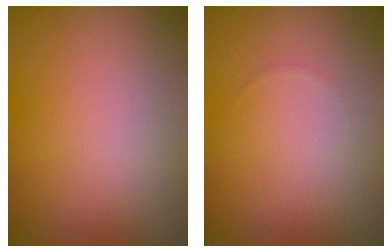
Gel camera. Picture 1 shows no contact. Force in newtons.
{"total": 0.0}